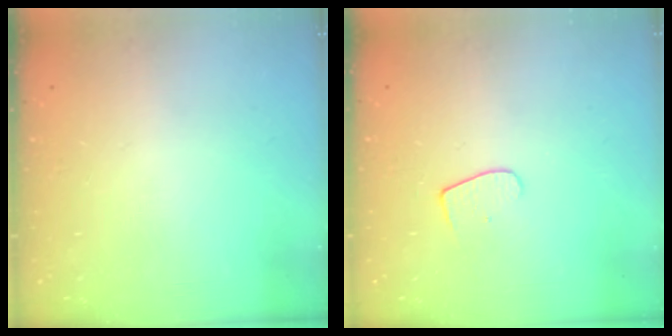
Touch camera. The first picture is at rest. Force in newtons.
{"total": 5.0, "press": 5.0, "slide": 0.4}